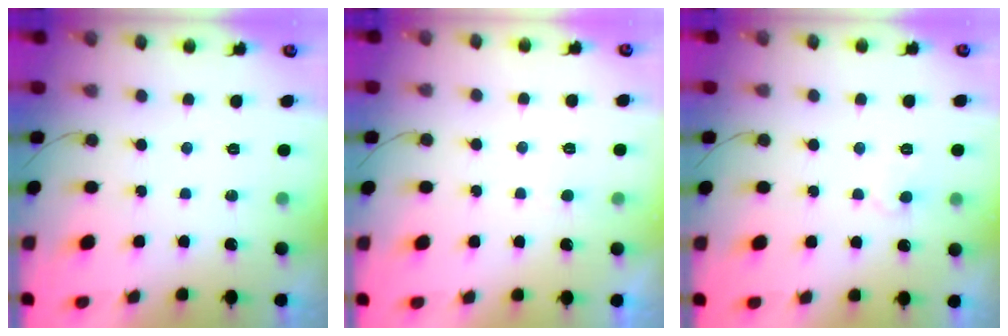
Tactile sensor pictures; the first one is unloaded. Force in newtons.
{"total": 2.6, "press": 2.6, "slide": 0.2}
{"total": 5.7, "press": 5.7, "slide": 0.4}